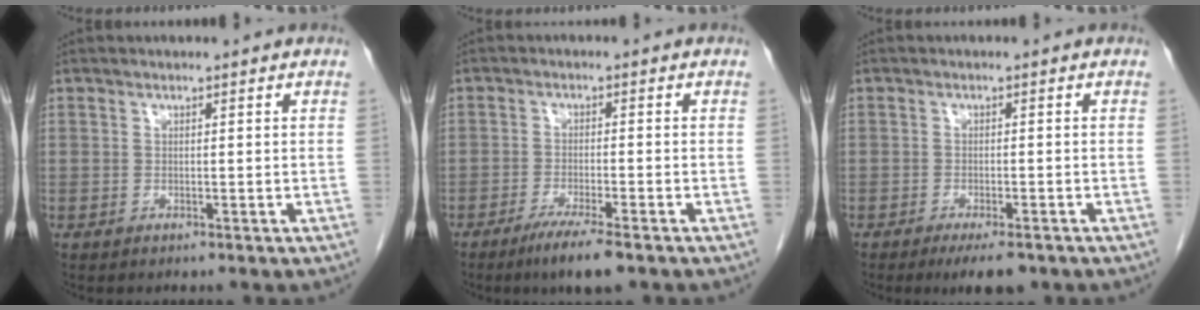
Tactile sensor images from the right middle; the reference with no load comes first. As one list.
[{"total": 6.1, "force": [-4.2, 0.4, 4.4], "torque": [-0.076, -0.014, -0.069]}, {"total": 4.9, "force": [-3.5, 1.3, 3.2], "torque": [-0.045, -0.007, -0.050]}]